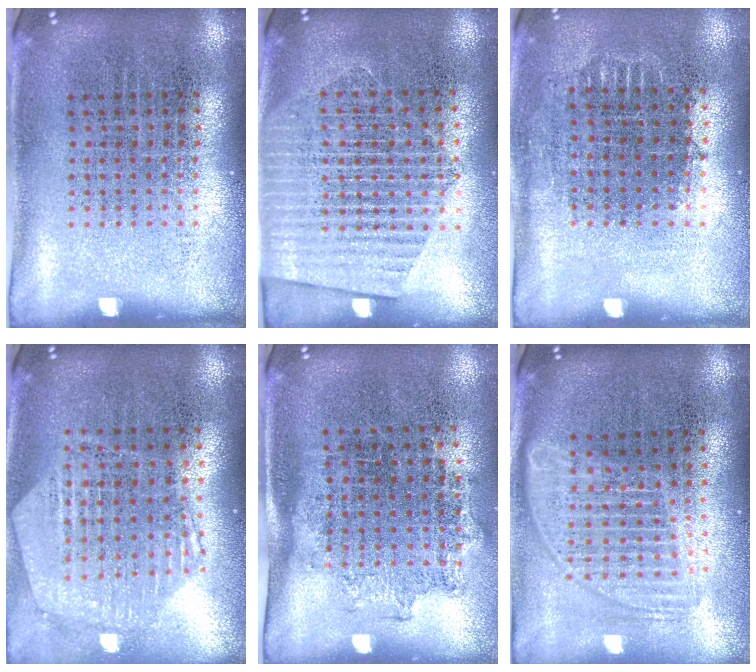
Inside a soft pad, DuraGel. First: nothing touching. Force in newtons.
{"total": 1.8, "press": 1.6, "slide": 0.8}
{"total": 0.9, "press": 0.8, "slide": 0.4}
{"total": 1.2, "press": 1.2, "slide": 0.1}
{"total": 1.3, "press": 1.0, "slide": 0.8}
{"total": 1.8, "press": 1.5, "slide": 0.9}